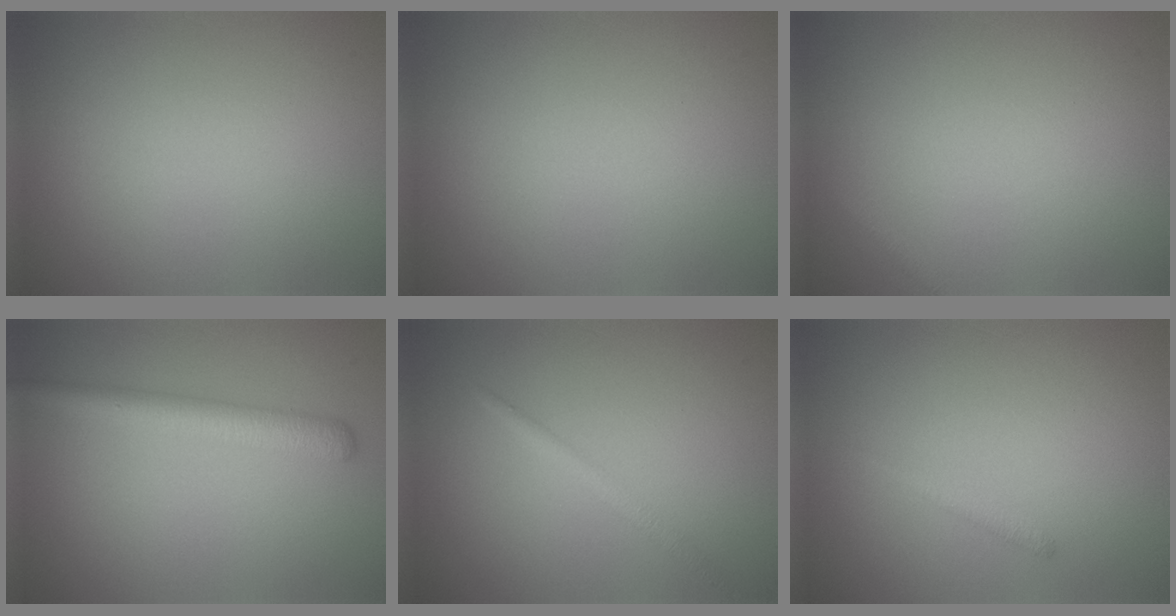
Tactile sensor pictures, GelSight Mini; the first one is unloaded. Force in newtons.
{"total": 0.0}
{"total": 0.5, "press": 0.5, "slide": 0.0}
{"total": 3.4, "press": 3.4, "slide": 0.1}
{"total": 1.5, "press": 1.5, "slide": 0.0}
{"total": 0.9, "press": 0.9, "slide": 0.0}